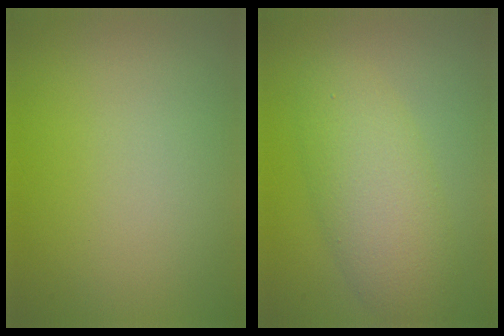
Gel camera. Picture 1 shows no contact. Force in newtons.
{"total": 5.4, "press": 5.4, "slide": 0.2}